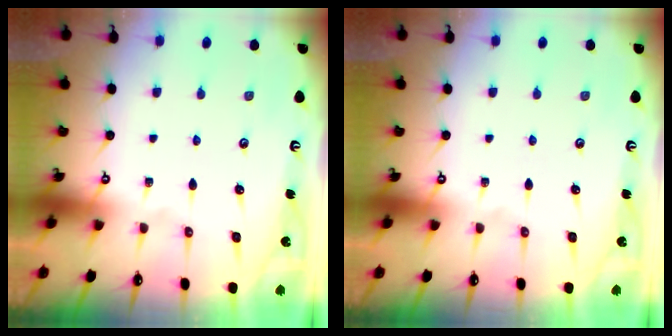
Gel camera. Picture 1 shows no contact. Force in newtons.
{"total": 0.0}